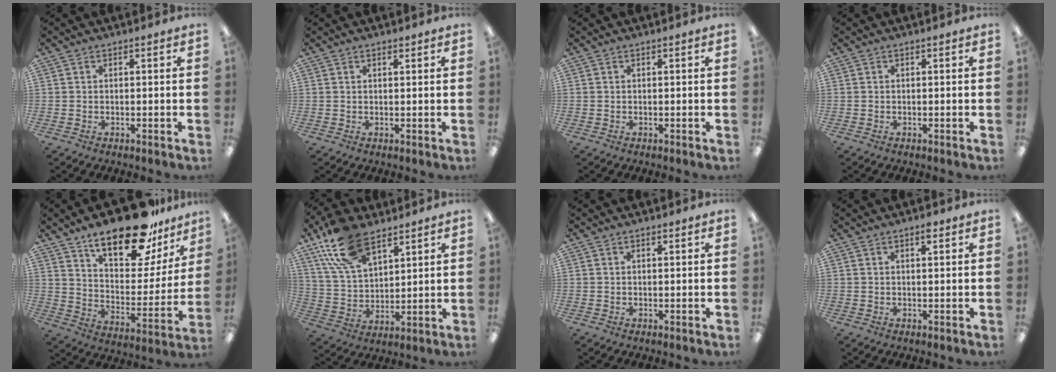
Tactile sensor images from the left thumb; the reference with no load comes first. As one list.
[{"total": 0.8, "force": [0.7, 0.3, 0.2], "torque": [-0.005, 0.000, 0.014]}, {"total": 0.0}, {"total": 0.0}, {"total": 22.5, "force": [16.8, 8.3, 12.4], "torque": [-0.193, -0.105, 0.286]}, {"total": 16.3, "force": [10.1, 8.4, 9.6], "torque": [-0.204, -0.024, 0.190]}, {"total": 0.6, "force": [0.5, 0.2, 0.2], "torque": [-0.005, 0.002, 0.010]}, {"total": 1.8, "force": [1.3, 0.4, 1.1], "torque": [-0.017, -0.001, 0.021]}]